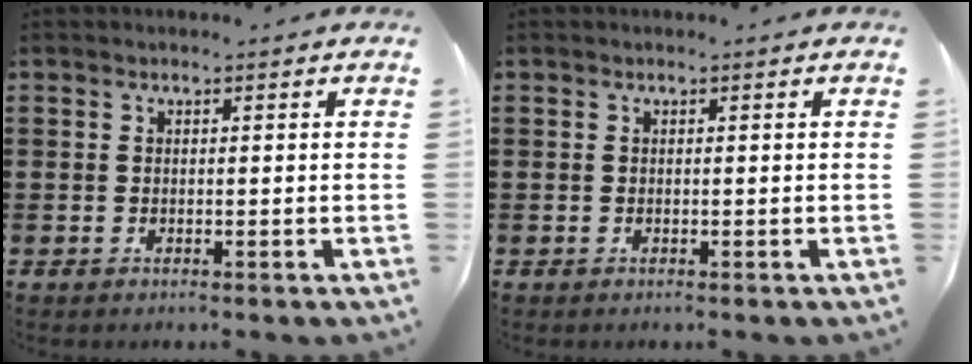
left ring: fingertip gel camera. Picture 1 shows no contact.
{"total": 0.0}